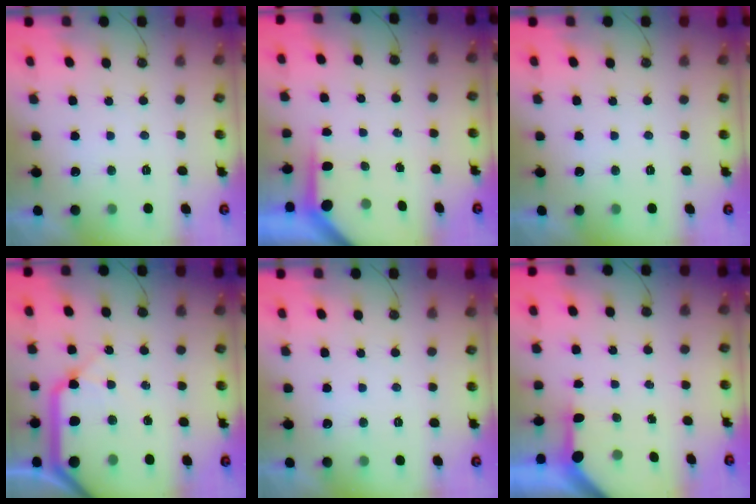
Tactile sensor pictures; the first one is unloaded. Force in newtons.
{"total": 3.6, "press": 3.6, "slide": 0.3}
{"total": 0.0}
{"total": 17.2, "press": 17.0, "slide": 2.4}
{"total": 0.0}
{"total": 3.1, "press": 3.1, "slide": 0.2}